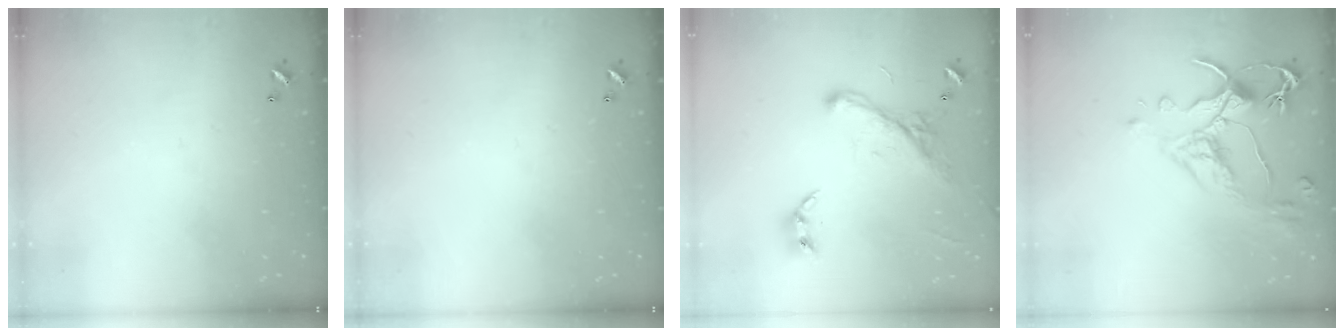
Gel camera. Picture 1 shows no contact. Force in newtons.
{"total": 0.0}
{"total": 2.2, "press": 2.2, "slide": 0.1}
{"total": 3.1, "press": 2.7, "slide": 1.4}